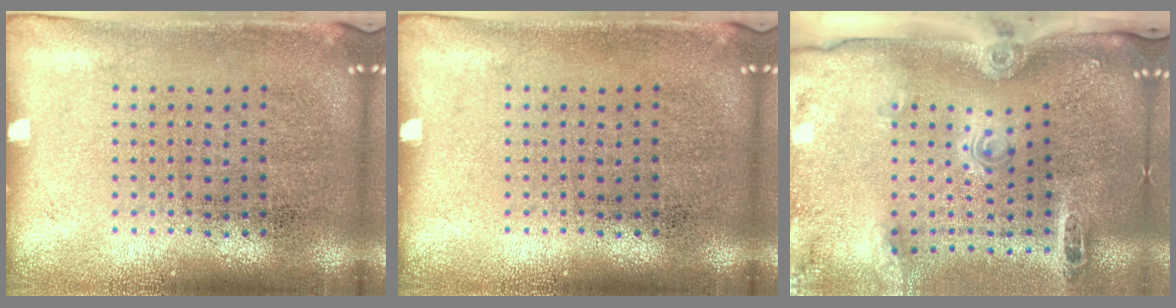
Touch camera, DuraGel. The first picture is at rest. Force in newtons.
{"total": 0.0}
{"total": 3.0, "press": 2.2, "slide": 2.1}